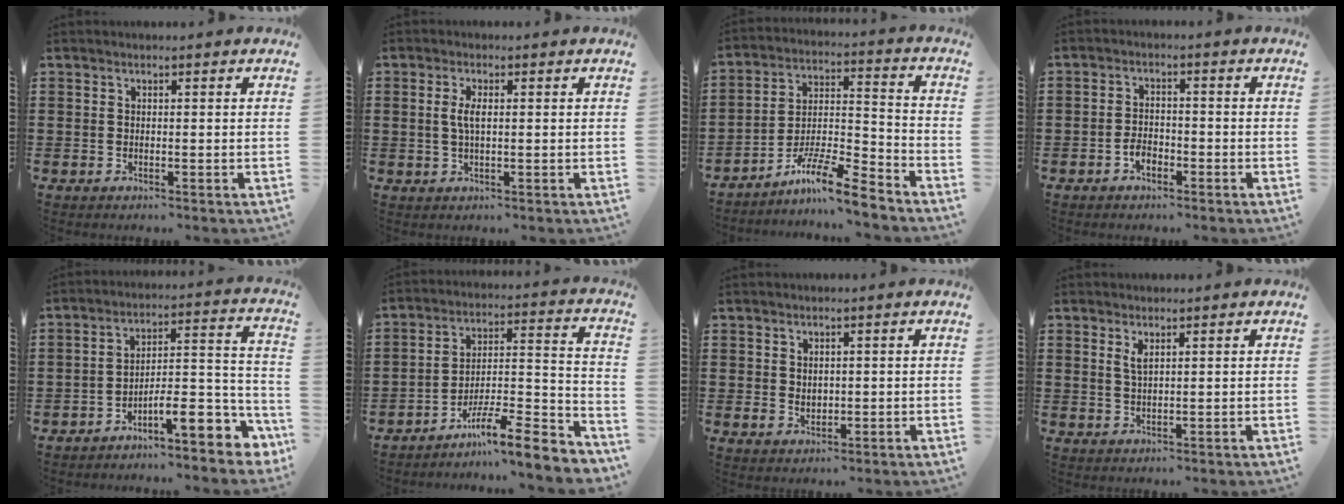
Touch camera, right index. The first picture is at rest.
{"total": 2.8, "force": [0.4, 1.0, 2.6], "torque": [-0.053, 0.004, 0.005]}
{"total": 10.0, "force": [-8.4, 0.8, 5.4], "torque": [-0.091, 0.019, -0.160]}
{"total": 2.5, "force": [-1.5, 1.4, 1.5], "torque": [-0.030, 0.003, -0.030]}
{"total": 8.6, "force": [-5.2, 2.6, 6.3], "torque": [-0.082, -0.010, -0.098]}
{"total": 9.2, "force": [-7.6, 0.8, 5.1], "torque": [-0.071, 0.010, -0.146]}
{"total": 1.7, "force": [0.6, 1.4, 0.8], "torque": [-0.019, 0.007, 0.011]}
{"total": 2.0, "force": [1.2, 0.6, 1.5], "torque": [-0.033, 0.002, 0.020]}